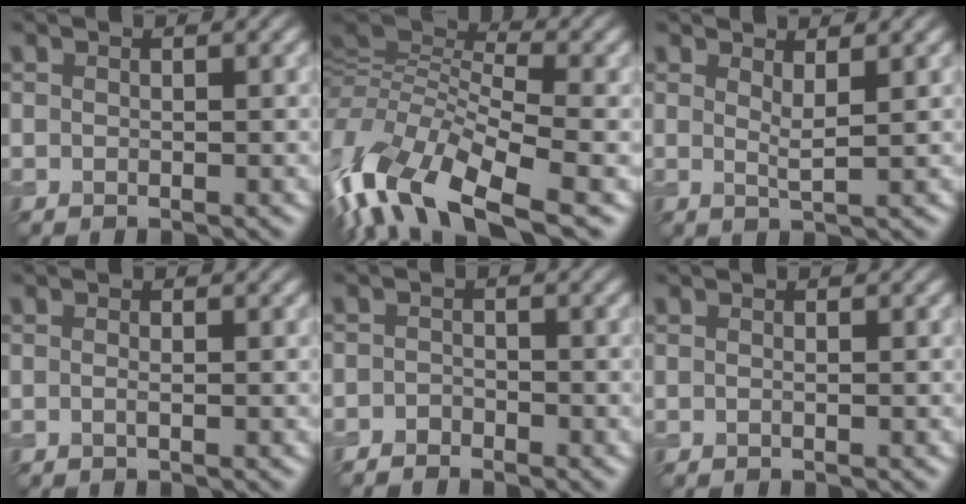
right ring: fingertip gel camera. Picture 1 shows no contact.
{"total": 15.0, "force": [-6.2, 7.0, 11.7], "torque": [-0.281, -0.013, -0.115]}
{"total": 1.7, "force": [0.9, 0.3, 1.4], "torque": [-0.025, -0.007, 0.014]}
{"total": 0.5, "force": [-0.1, 0.1, 0.5], "torque": [-0.012, -0.004, -0.002]}
{"total": 1.5, "force": [-1.4, 0.5, 0.3], "torque": [-0.004, 0.001, -0.031]}
{"total": 0.0}